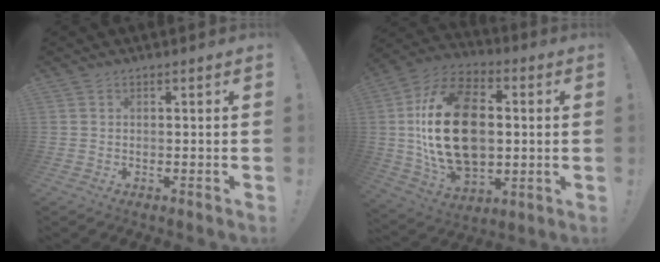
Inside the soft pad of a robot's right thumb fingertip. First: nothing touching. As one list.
[{"total": 27.6, "force": [1.3, 18.3, 20.6], "torque": [-0.388, 0.009, 0.034]}]